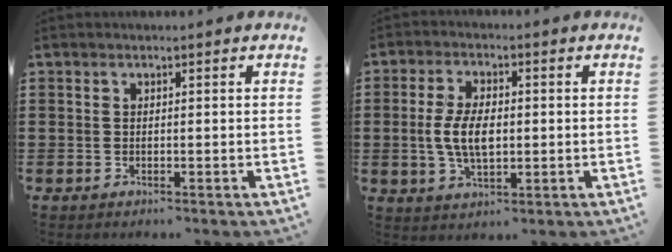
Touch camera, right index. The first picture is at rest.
{"total": 6.6, "force": [-0.3, 3.2, 5.7], "torque": [-0.128, 0.001, -0.011]}